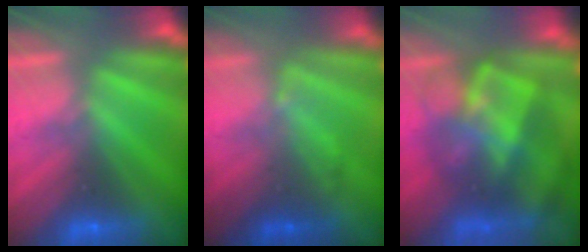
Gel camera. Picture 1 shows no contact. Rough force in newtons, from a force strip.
{"total": 2.1}
{"total": 8.2}